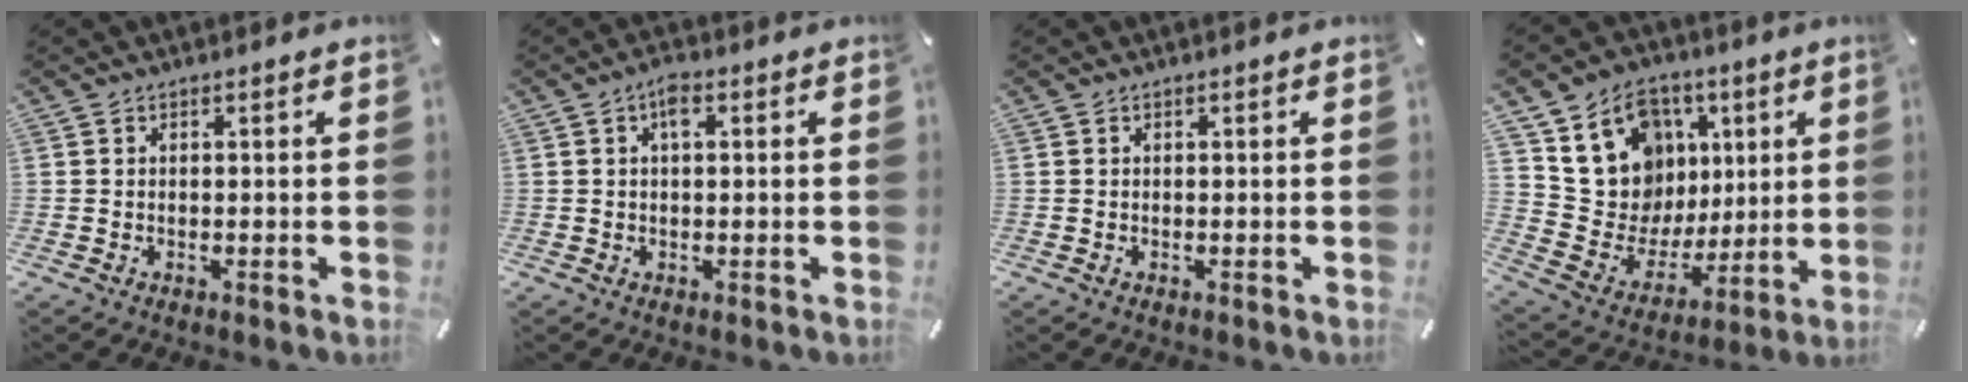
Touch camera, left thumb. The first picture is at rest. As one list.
[{"total": 2.9, "force": [0.9, 1.3, 2.5], "torque": [-0.045, 0.006, 0.010]}, {"total": 0.0}, {"total": 16.2, "force": [6.3, 14.2, 4.5], "torque": [-0.070, -0.043, 0.136]}]